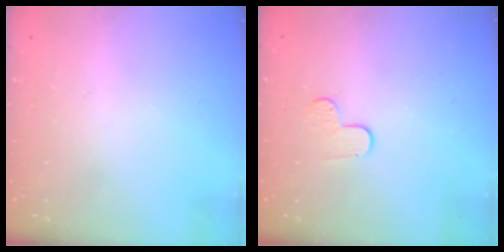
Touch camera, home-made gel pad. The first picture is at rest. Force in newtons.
{"total": 3.8, "press": 3.8, "slide": 0.4}